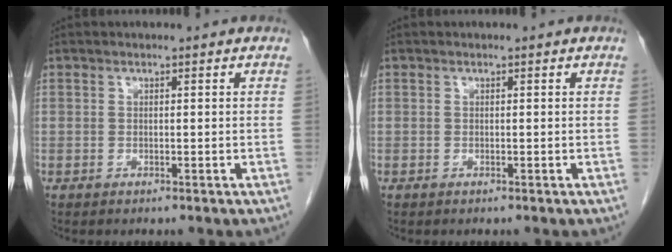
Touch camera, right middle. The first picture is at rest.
{"total": 0.0}